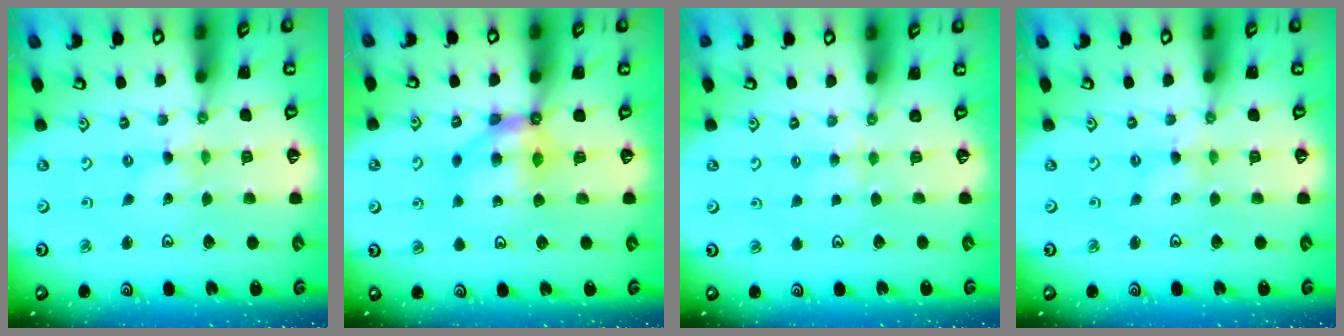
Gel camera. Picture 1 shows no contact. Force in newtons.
{"total": 7.1, "press": 7.1, "slide": 0.2}
{"total": 2.7, "press": 2.6, "slide": 0.4}
{"total": 1.2, "press": 1.2, "slide": 0.1}